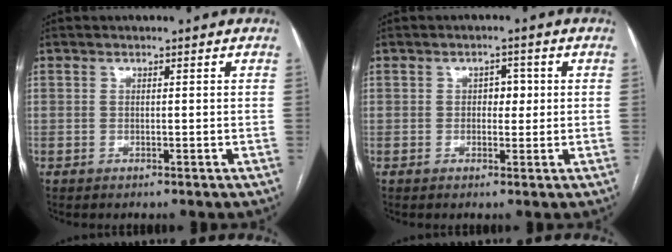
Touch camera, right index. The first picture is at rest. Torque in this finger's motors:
{"motor_torque": [0.40, -0.04, 0.03, 0.03]}